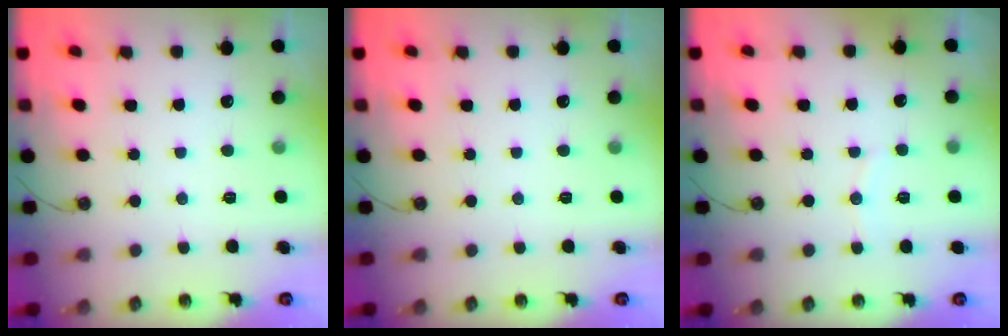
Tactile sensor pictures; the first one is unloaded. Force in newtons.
{"total": 0.0}
{"total": 3.6, "press": 3.6, "slide": 0.6}